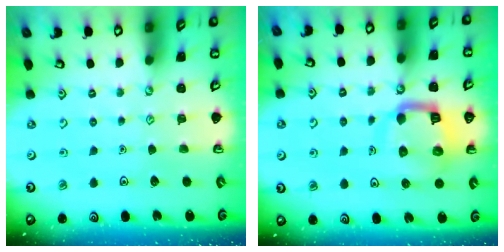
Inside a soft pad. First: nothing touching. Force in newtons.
{"total": 11.1, "press": 11.0, "slide": 1.3}